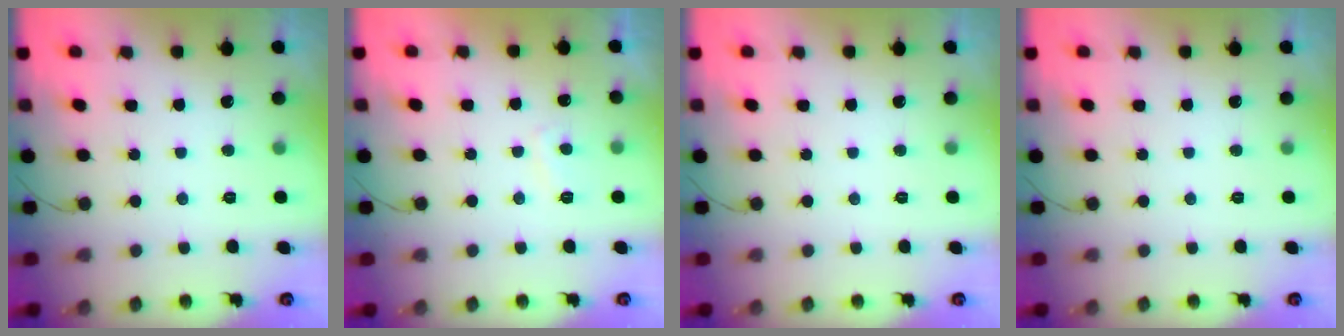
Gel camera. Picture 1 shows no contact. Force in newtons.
{"total": 3.0, "press": 2.9, "slide": 0.8}
{"total": 0.0}
{"total": 0.0}